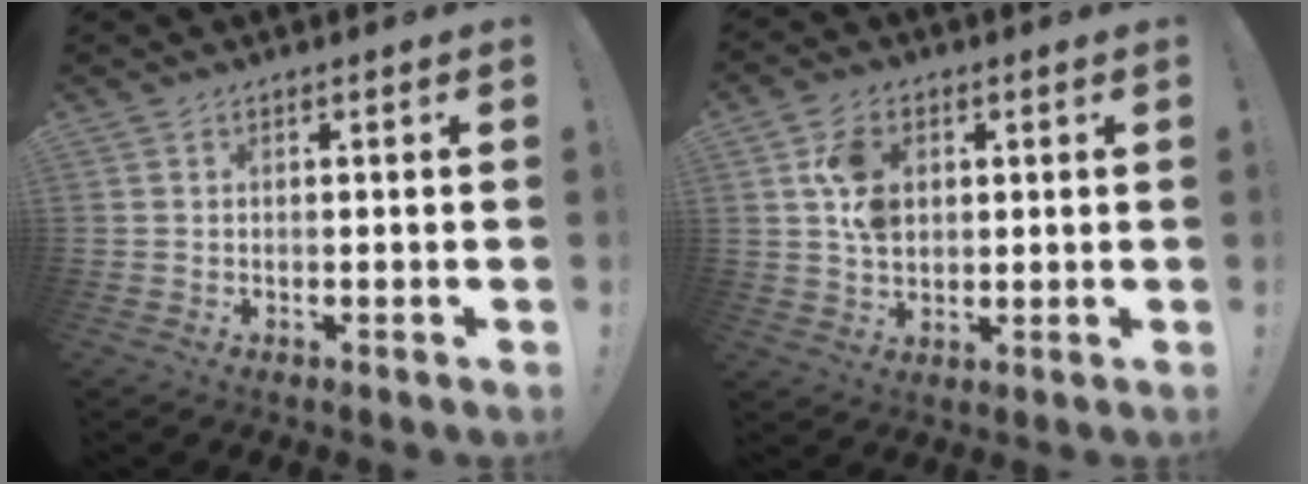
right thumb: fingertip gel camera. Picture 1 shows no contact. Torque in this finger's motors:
{"motor_torque": [0.90, 2.22, 0.81, -0.38, 0.07]}